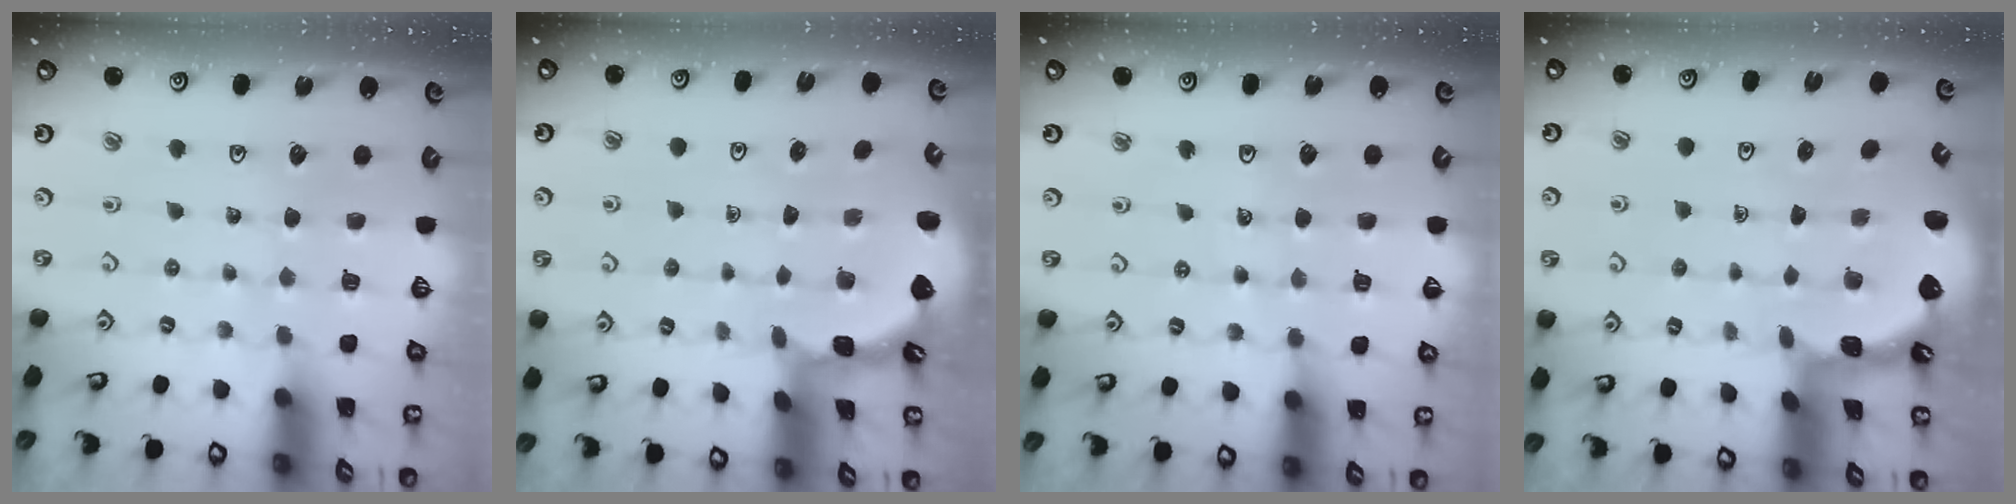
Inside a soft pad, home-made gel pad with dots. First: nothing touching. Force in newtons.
{"total": 1.1, "press": 1.1, "slide": 0.1}
{"total": 3.7, "press": 3.2, "slide": 1.9}
{"total": 1.2, "press": 1.1, "slide": 0.1}